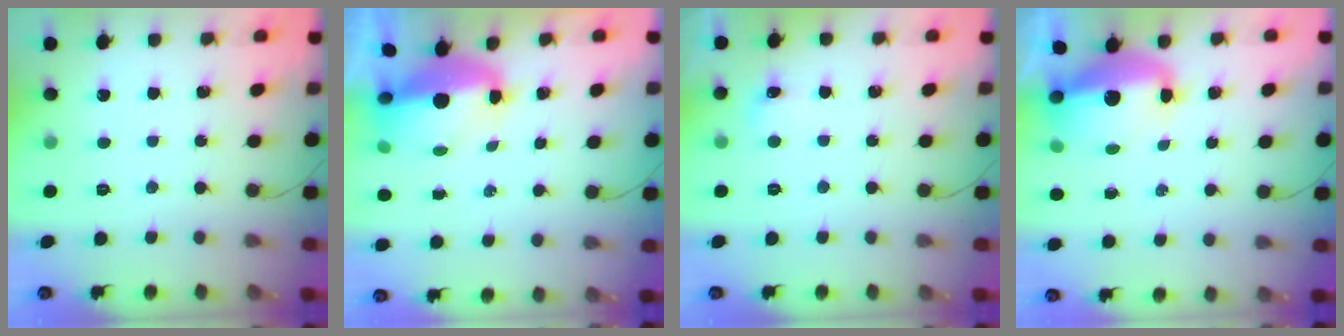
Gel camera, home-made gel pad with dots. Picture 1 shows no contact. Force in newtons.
{"total": 7.0, "press": 6.9, "slide": 0.8}
{"total": 4.8, "press": 4.7, "slide": 1.1}
{"total": 12.4, "press": 11.9, "slide": 3.4}